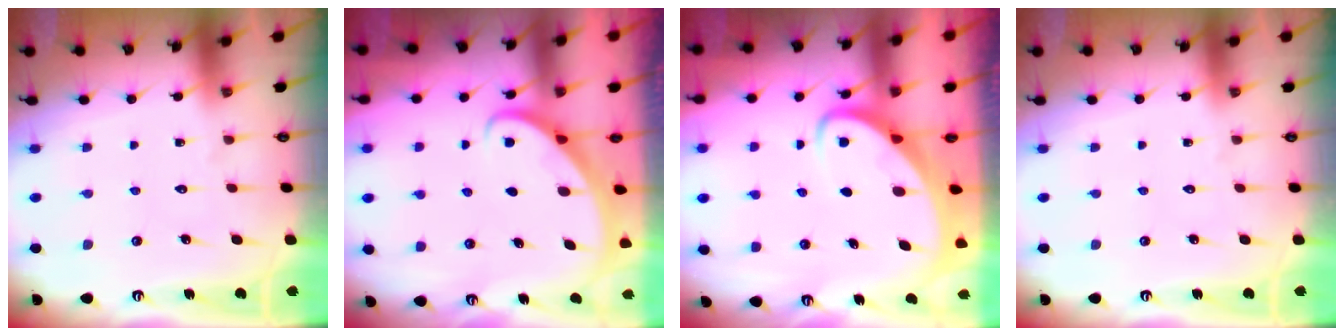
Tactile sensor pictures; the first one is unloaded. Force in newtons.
{"total": 2.8, "press": 2.8, "slide": 0.2}
{"total": 3.3, "press": 3.3, "slide": 0.4}
{"total": 0.0}